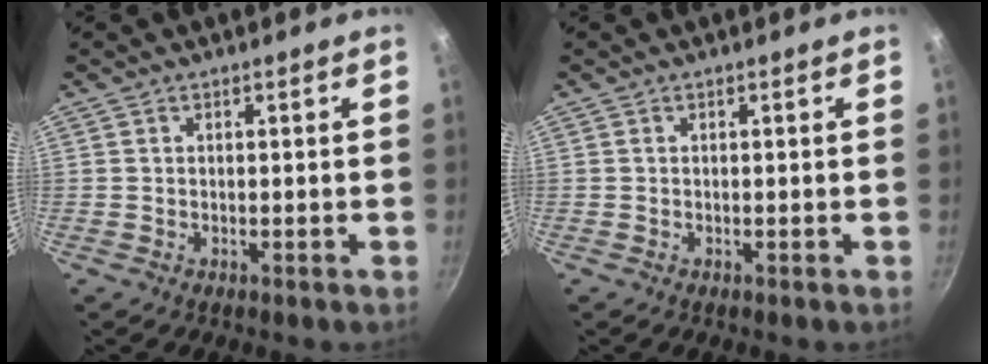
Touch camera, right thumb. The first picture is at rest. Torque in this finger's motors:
{"motor_torque": [0.13, 0.61, 0.43, -0.12, -0.04]}